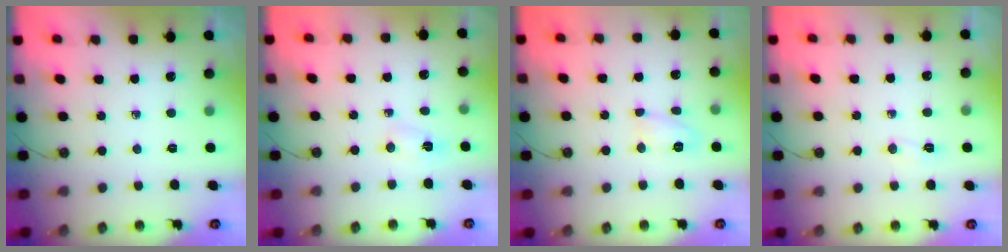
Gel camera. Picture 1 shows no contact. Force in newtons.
{"total": 2.3, "press": 2.2, "slide": 0.4}
{"total": 5.7, "press": 5.6, "slide": 0.7}
{"total": 13.9, "press": 3.7, "slide": 13.4}